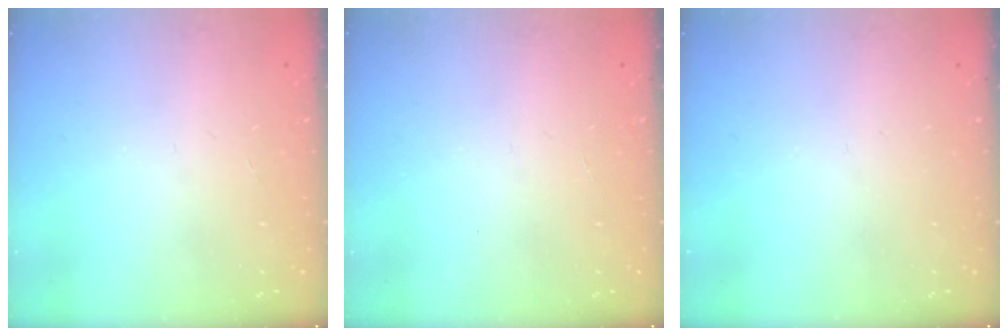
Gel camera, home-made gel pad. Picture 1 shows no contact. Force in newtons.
{"total": 0.0}
{"total": 0.0}